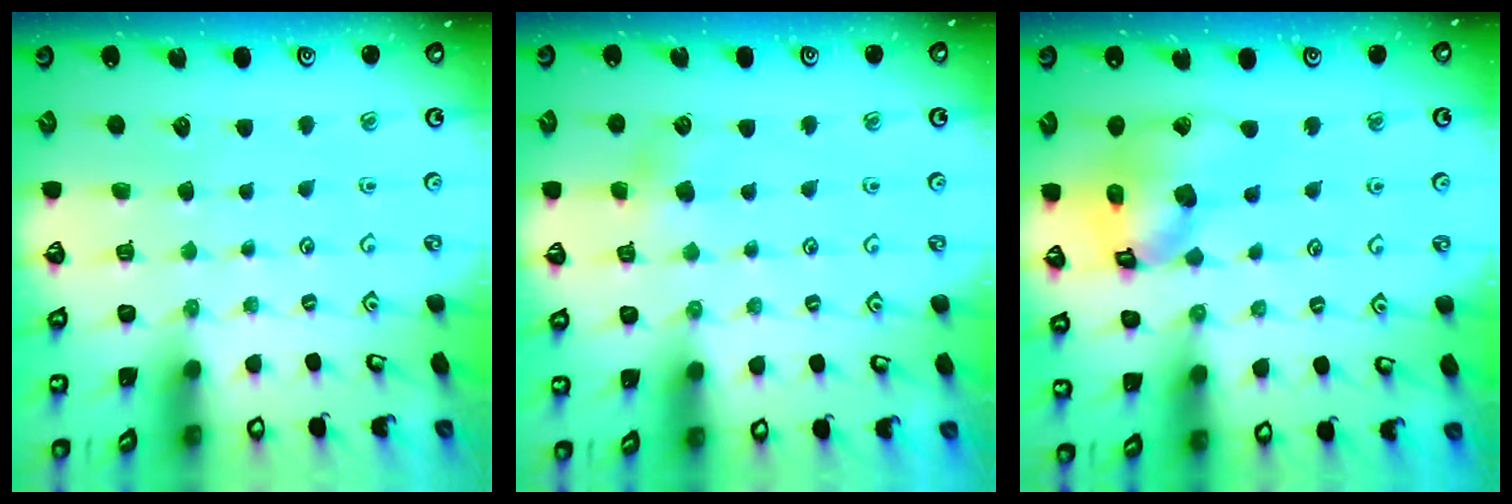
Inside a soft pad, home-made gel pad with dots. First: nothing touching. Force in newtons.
{"total": 4.6, "press": 4.5, "slide": 0.9}
{"total": 14.6, "press": 14.4, "slide": 2.3}